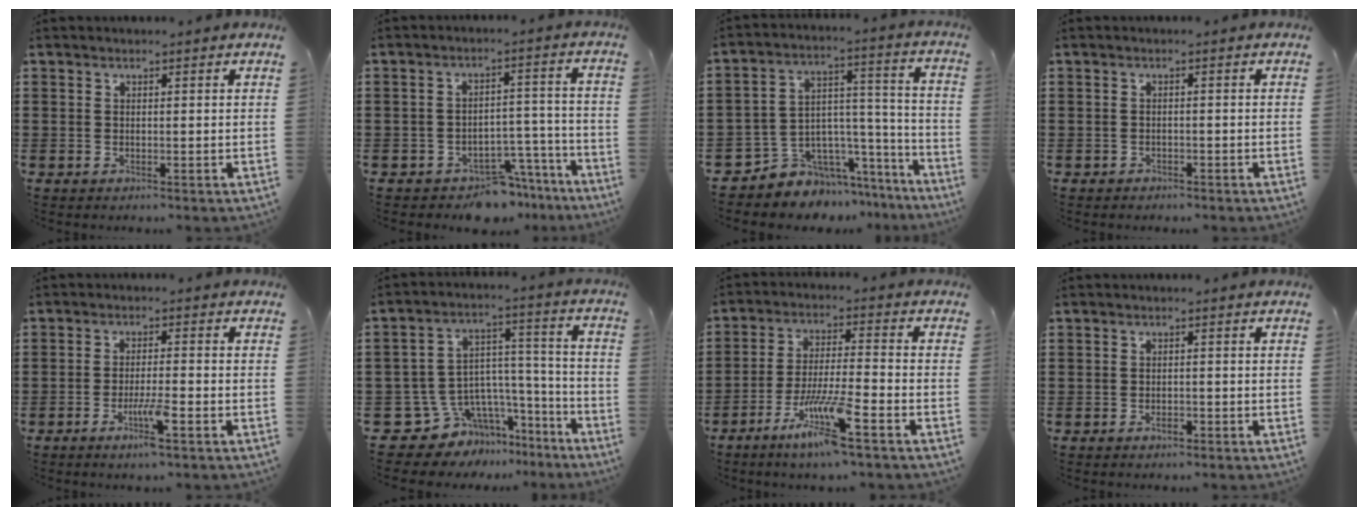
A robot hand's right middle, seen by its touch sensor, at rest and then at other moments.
{"total": 6.3, "force": [-5.8, 1.9, 1.7], "torque": [-0.023, 0.022, -0.109]}
{"total": 6.4, "force": [-5.2, 3.6, -0.5], "torque": [-0.006, -0.001, -0.097]}
{"total": 1.0, "force": [-0.9, 0.4, -0.1], "torque": [-0.002, 0.002, -0.021]}
{"total": 4.7, "force": [-2.4, 0.3, 4.0], "torque": [-0.071, -0.007, -0.043]}
{"total": 8.2, "force": [-5.2, 6.0, 1.7], "torque": [-0.068, -0.011, -0.090]}
{"total": 8.9, "force": [-5.7, 0.5, 6.8], "torque": [-0.134, -0.008, -0.106]}
{"total": 1.4, "force": [-1.0, 0.6, 0.9], "torque": [-0.020, -0.002, -0.018]}